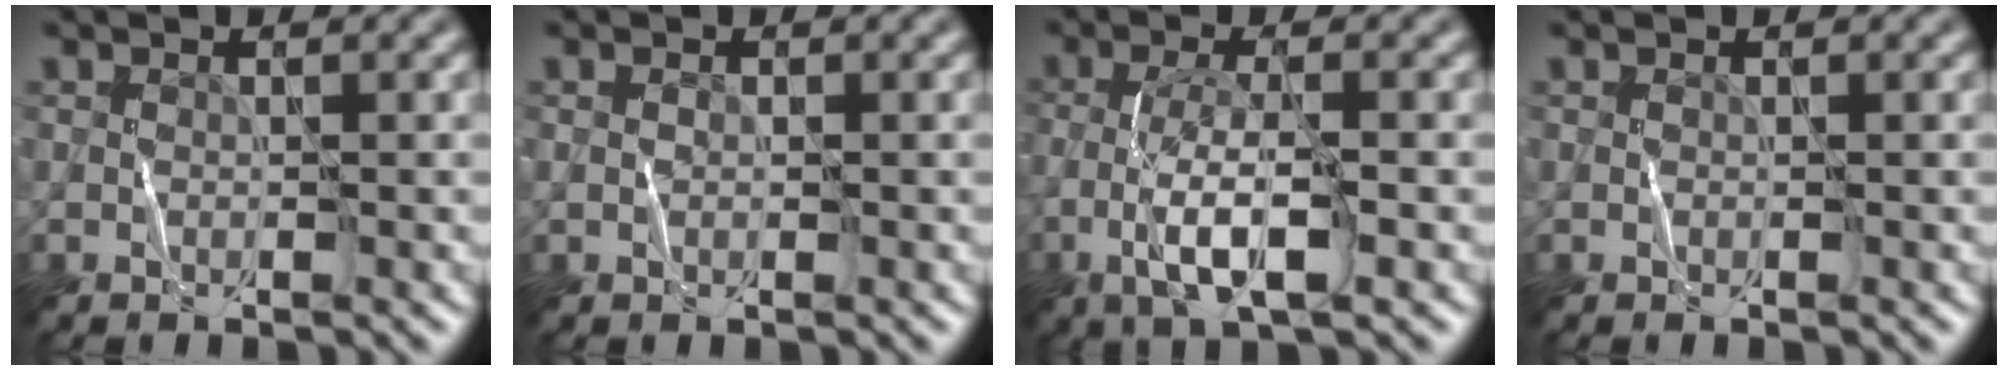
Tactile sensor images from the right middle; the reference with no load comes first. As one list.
[{"total": 0.5, "force": [0.0, 0.4, 0.4], "torque": [-0.007, 0.001, 0.001]}, {"total": 4.8, "force": [-1.6, 1.1, 4.4], "torque": [-0.087, 0.003, -0.035]}, {"total": 0.0}]